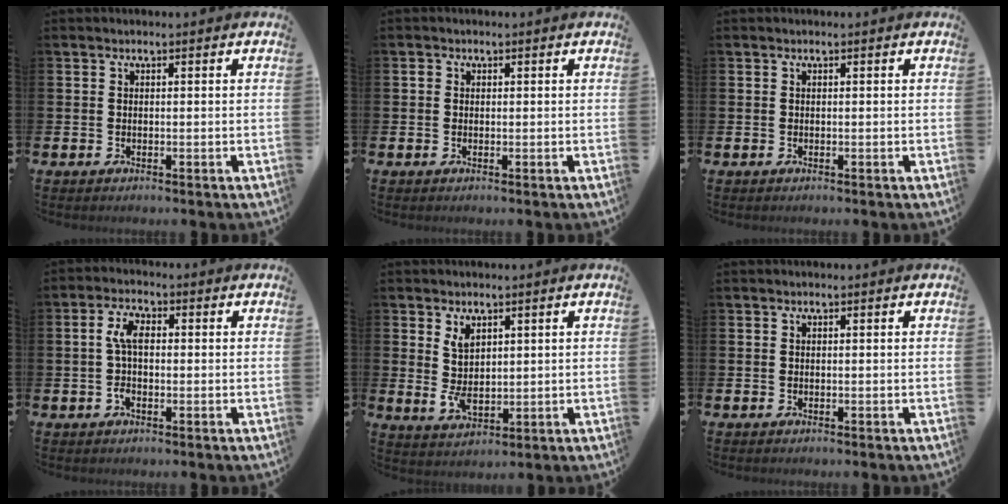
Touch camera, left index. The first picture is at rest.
{"total": 0.8, "force": [0.0, 0.7, 0.4], "torque": [0.000, 0.003, -0.004]}
{"total": 0.0}
{"total": 4.7, "force": [0.2, 2.3, 4.1], "torque": [-0.070, 0.007, 0.000]}
{"total": 3.8, "force": [1.8, 2.3, 2.4], "torque": [-0.036, -0.009, 0.029]}
{"total": 0.0}